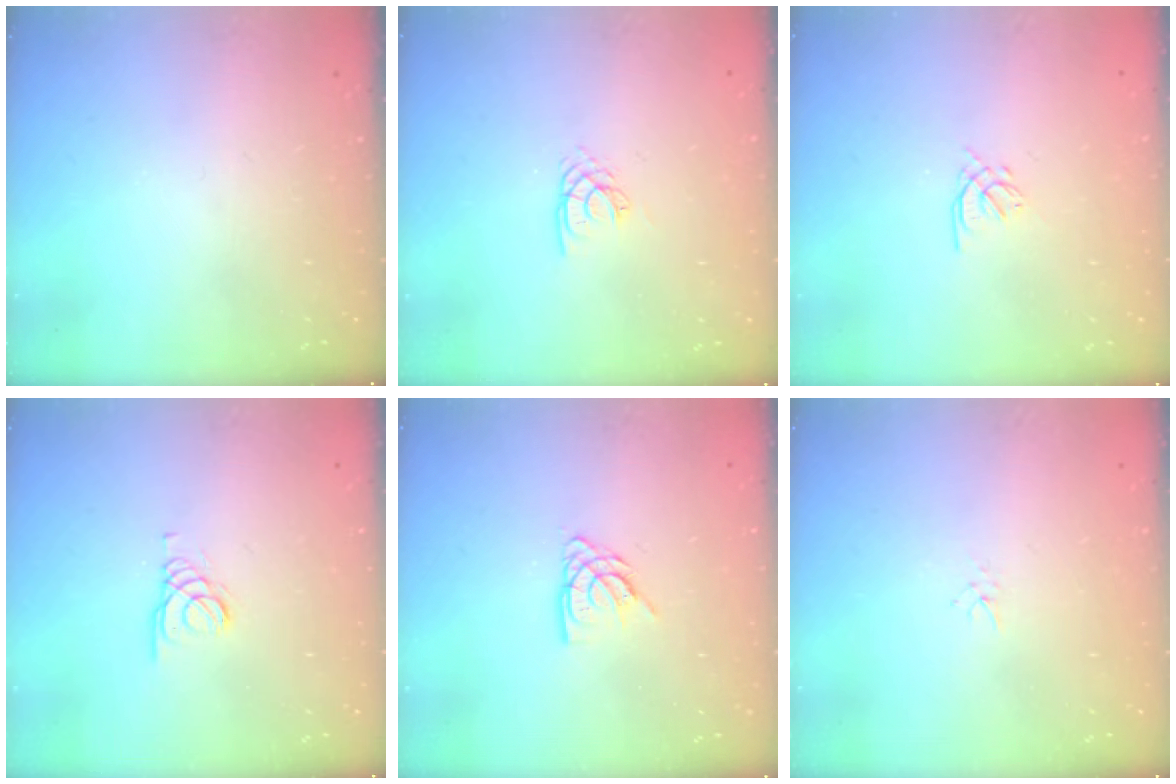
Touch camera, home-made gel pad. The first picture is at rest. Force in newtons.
{"total": 2.2, "press": 2.2, "slide": 0.2}
{"total": 1.4, "press": 1.3, "slide": 0.5}
{"total": 1.5, "press": 1.4, "slide": 0.1}
{"total": 7.1, "press": 7.0, "slide": 0.6}
{"total": 2.0, "press": 2.0, "slide": 0.3}